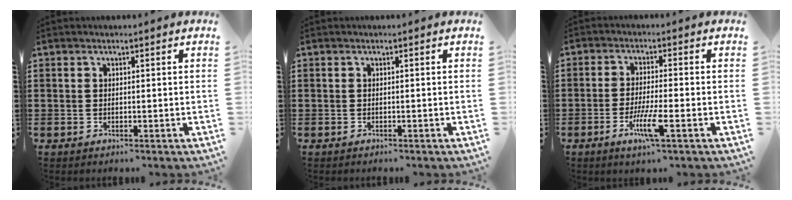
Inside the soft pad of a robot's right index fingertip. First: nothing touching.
{"total": 0.0}
{"total": 6.0, "force": [-2.8, 0.6, 5.3], "torque": [-0.105, -0.013, -0.051]}